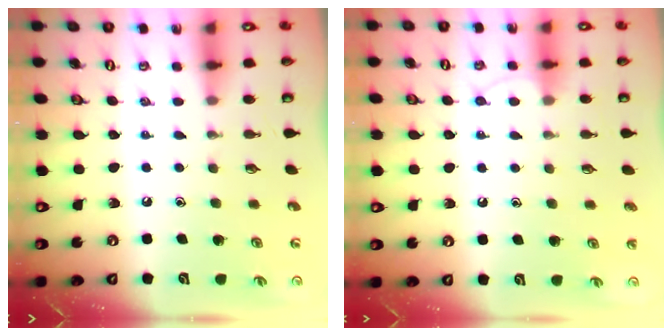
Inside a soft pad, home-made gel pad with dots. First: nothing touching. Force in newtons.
{"total": 5.8, "press": 5.8, "slide": 0.6}